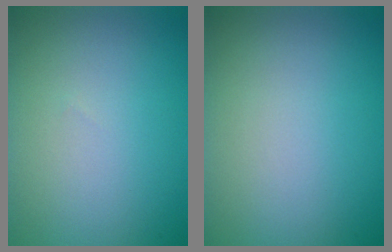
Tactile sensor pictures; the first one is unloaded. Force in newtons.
{"total": 0.0}